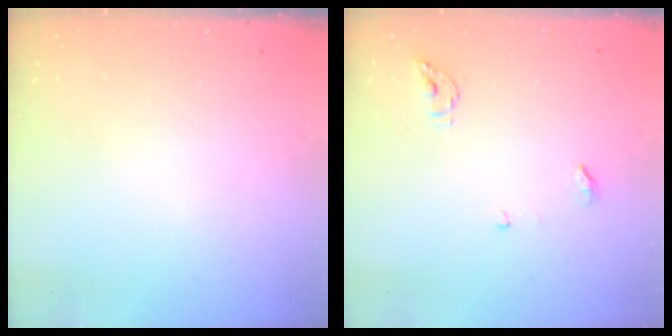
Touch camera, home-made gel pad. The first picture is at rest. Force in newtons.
{"total": 4.3, "press": 4.3, "slide": 0.4}